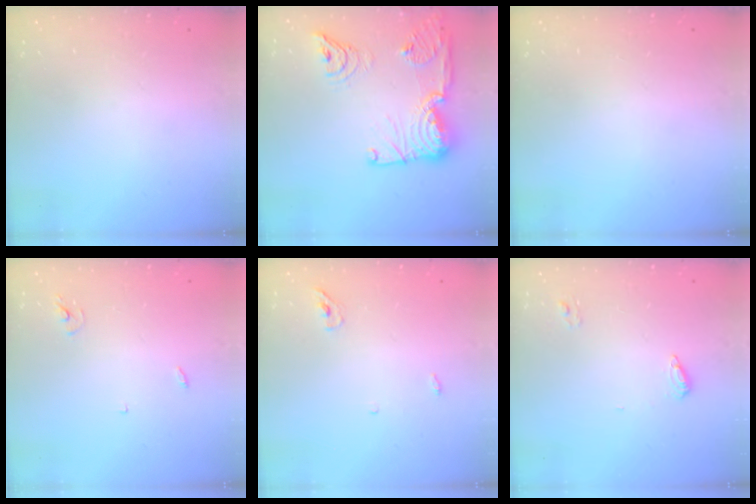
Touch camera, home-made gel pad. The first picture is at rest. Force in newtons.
{"total": 21.8, "press": 20.6, "slide": 6.9}
{"total": 0.0}
{"total": 2.5, "press": 2.5, "slide": 0.1}
{"total": 3.7, "press": 3.5, "slide": 1.1}
{"total": 7.0, "press": 7.0, "slide": 0.5}